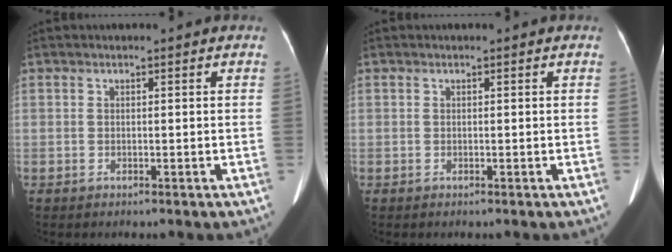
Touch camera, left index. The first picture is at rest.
{"total": 0.0}